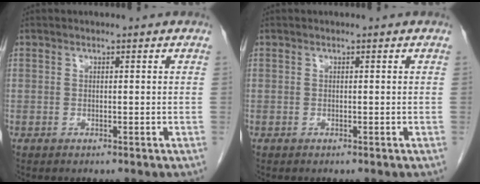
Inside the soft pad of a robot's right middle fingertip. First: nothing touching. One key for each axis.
{"total": 0.0}